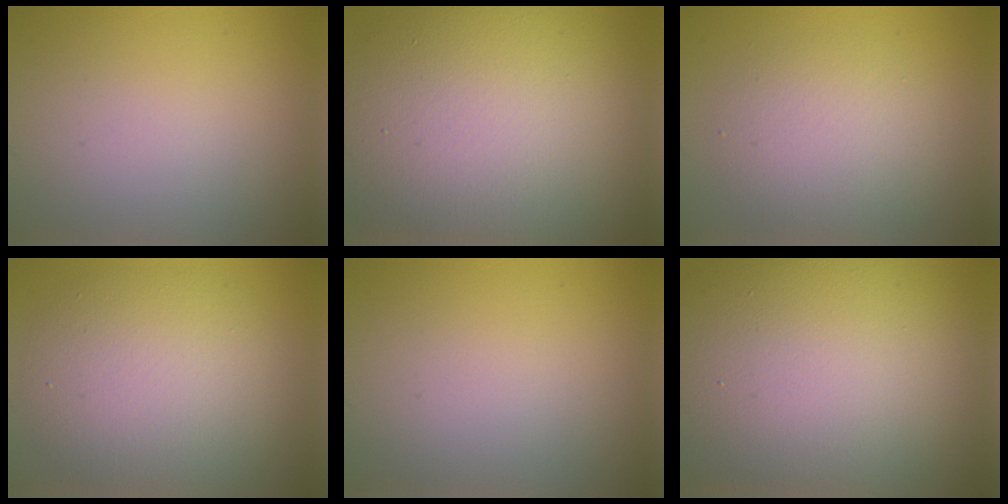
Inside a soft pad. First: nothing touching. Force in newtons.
{"total": 15.5, "press": 15.5, "slide": 1.2}
{"total": 4.0, "press": 4.0, "slide": 0.0}
{"total": 8.1, "press": 8.1, "slide": 0.3}
{"total": 0.0}
{"total": 17.9, "press": 17.8, "slide": 1.3}